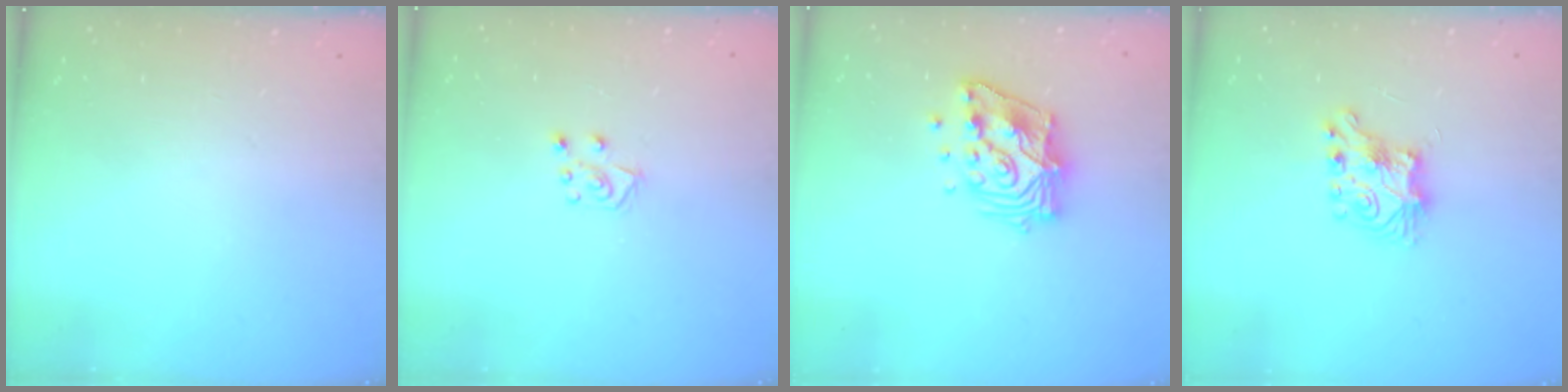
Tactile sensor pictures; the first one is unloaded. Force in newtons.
{"total": 5.0, "press": 4.9, "slide": 0.4}
{"total": 13.9, "press": 13.8, "slide": 1.5}
{"total": 8.2, "press": 8.1, "slide": 0.8}